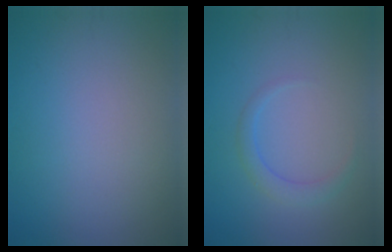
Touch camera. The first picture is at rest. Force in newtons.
{"total": 1.7, "press": 1.7, "slide": 0.1}